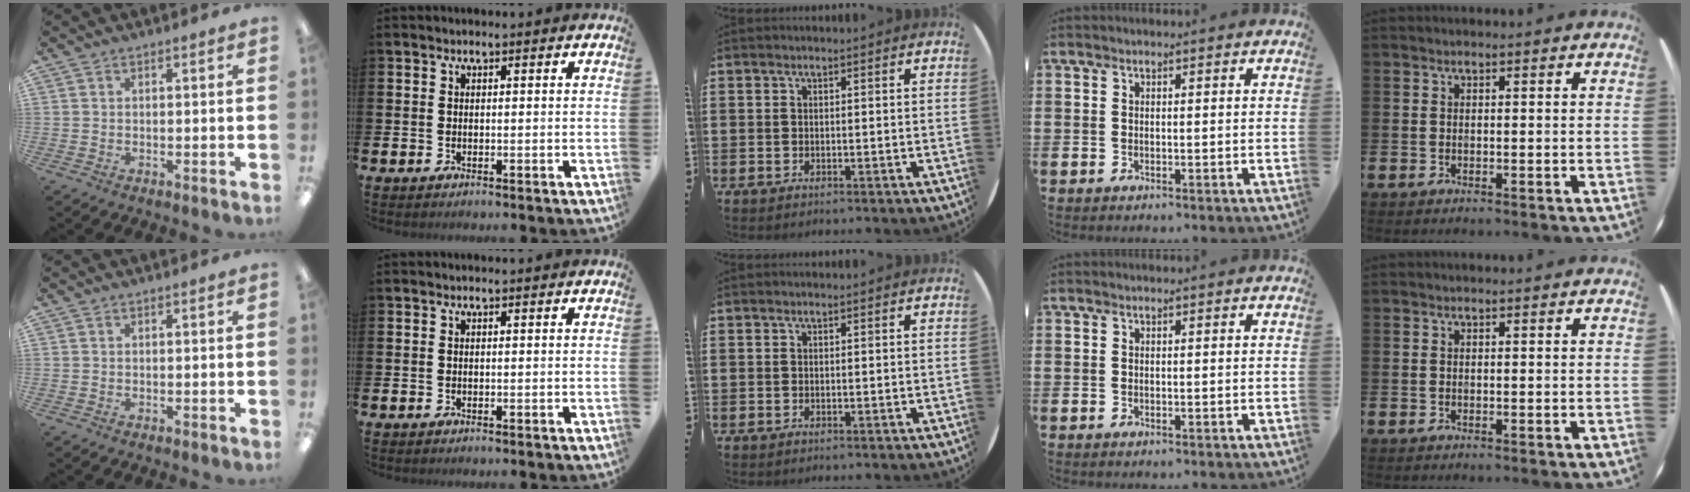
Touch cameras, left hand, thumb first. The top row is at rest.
{}